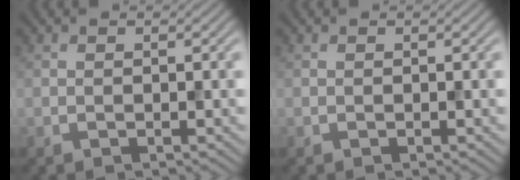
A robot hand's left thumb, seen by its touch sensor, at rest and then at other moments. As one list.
[{"total": 0.0}]